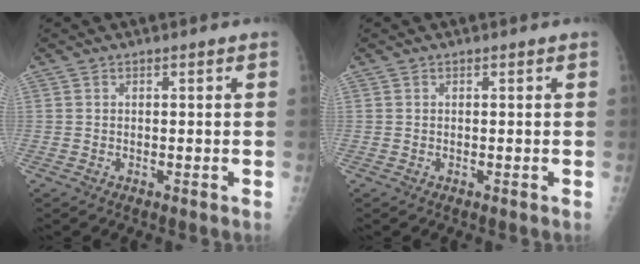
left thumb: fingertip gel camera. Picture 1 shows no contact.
{"total": 0.0}